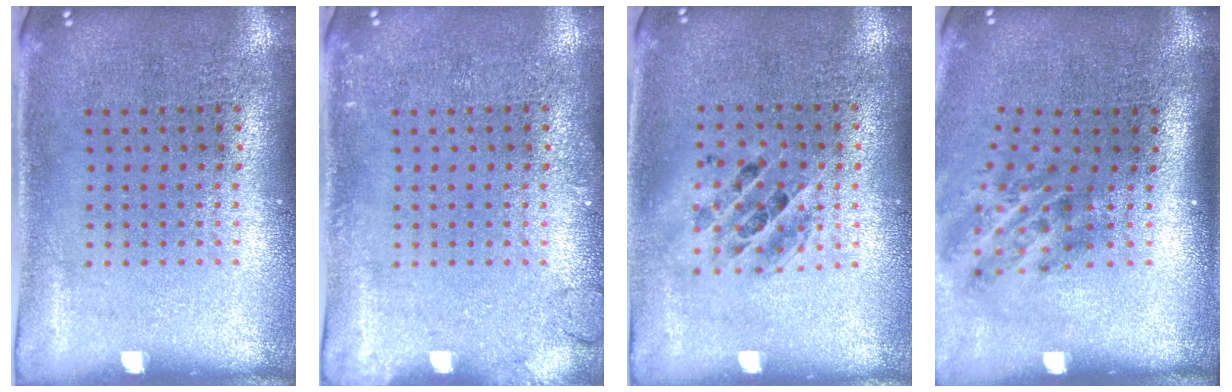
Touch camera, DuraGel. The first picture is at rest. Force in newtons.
{"total": 1.2, "press": 1.1, "slide": 0.2}
{"total": 1.4, "press": 1.2, "slide": 0.7}
{"total": 2.0, "press": 1.3, "slide": 1.5}